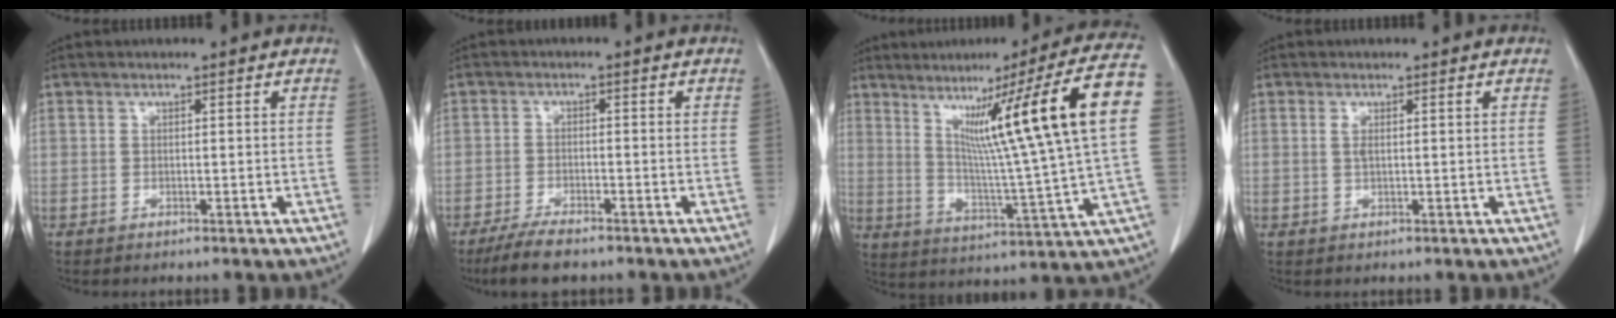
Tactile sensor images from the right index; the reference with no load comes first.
{"total": 5.1, "force": [-4.1, 1.3, 2.7], "torque": [-0.054, -0.008, -0.074]}
{"total": 21.4, "force": [5.9, -1.2, 20.6], "torque": [-0.288, 0.007, 0.079]}
{"total": 1.2, "force": [0.3, 0.1, 1.1], "torque": [-0.030, 0.004, 0.007]}